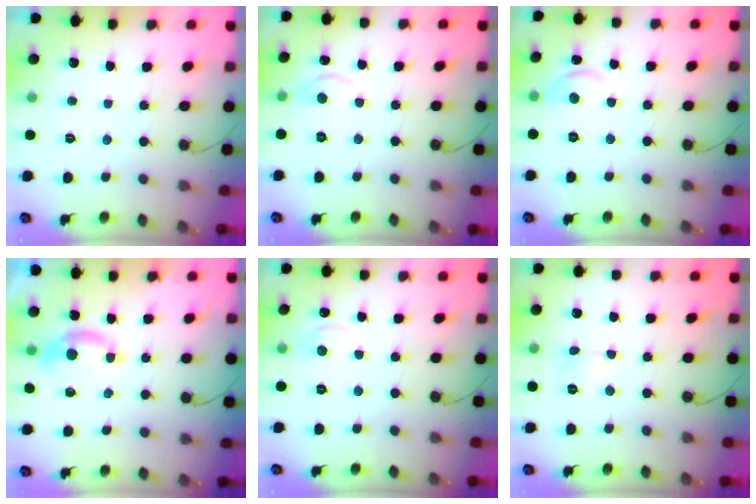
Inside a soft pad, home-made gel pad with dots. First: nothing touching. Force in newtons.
{"total": 2.9, "press": 2.8, "slide": 0.4}
{"total": 5.9, "press": 5.8, "slide": 0.6}
{"total": 5.1, "press": 5.1, "slide": 0.6}
{"total": 5.6, "press": 5.5, "slide": 0.7}
{"total": 2.9, "press": 2.9, "slide": 0.3}